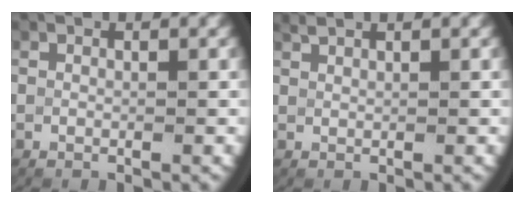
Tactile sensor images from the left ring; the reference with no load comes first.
{"total": 0.9, "force": [0.8, 0.0, 0.4], "torque": [-0.012, 0.004, 0.018]}